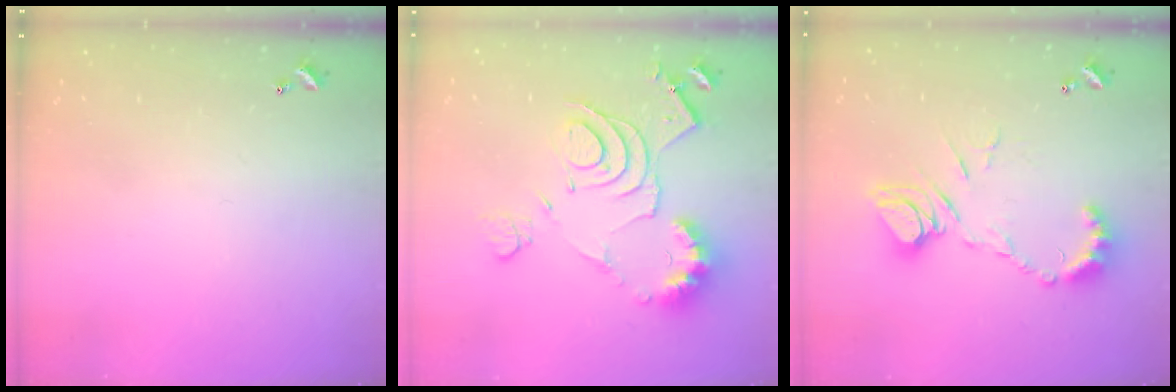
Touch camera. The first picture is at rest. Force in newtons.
{"total": 13.4, "press": 13.3, "slide": 1.5}
{"total": 13.7, "press": 13.6, "slide": 1.5}